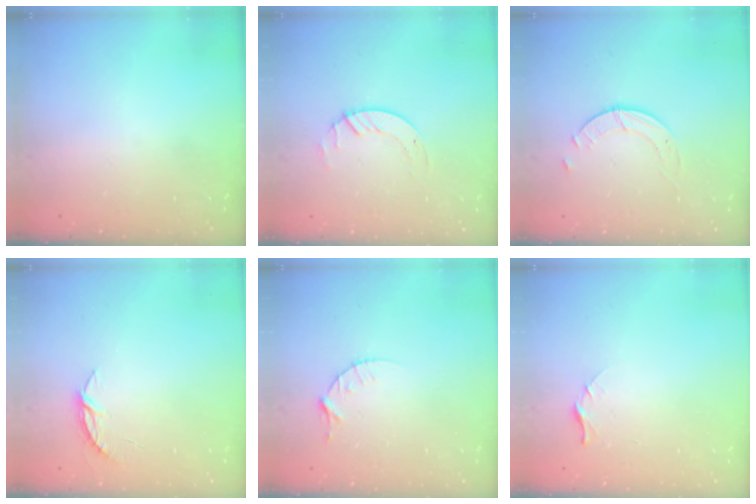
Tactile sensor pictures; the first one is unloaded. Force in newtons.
{"total": 2.6, "press": 2.6, "slide": 0.3}
{"total": 1.8, "press": 1.8, "slide": 0.2}
{"total": 3.7, "press": 3.6, "slide": 0.4}
{"total": 3.8, "press": 3.7, "slide": 0.5}
{"total": 4.5, "press": 4.4, "slide": 0.4}